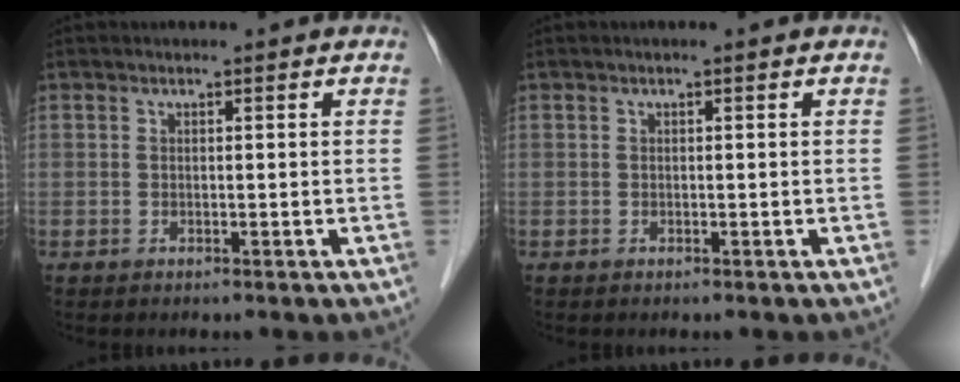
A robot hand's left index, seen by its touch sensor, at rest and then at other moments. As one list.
[{"total": 0.0}]